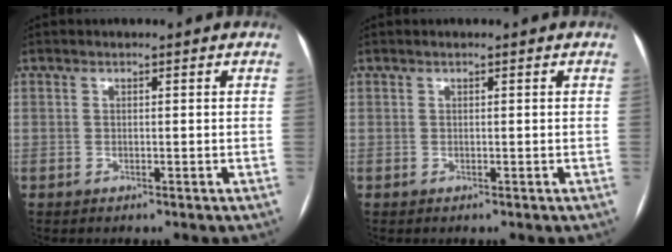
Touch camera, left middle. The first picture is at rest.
{"total": 0.0}